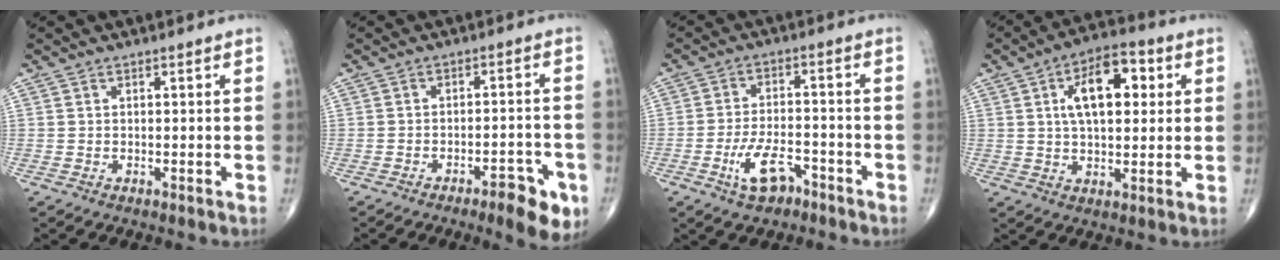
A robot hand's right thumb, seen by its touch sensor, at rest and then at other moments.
{"total": 8.0, "force": [-4.3, 2.4, 6.3], "torque": [-0.069, 0.021, -0.054]}
{"total": 7.4, "force": [-4.1, 3.5, 5.0], "torque": [-0.089, 0.025, -0.071]}
{"total": 12.8, "force": [3.3, 6.5, 10.5], "torque": [-0.144, 0.010, 0.048]}